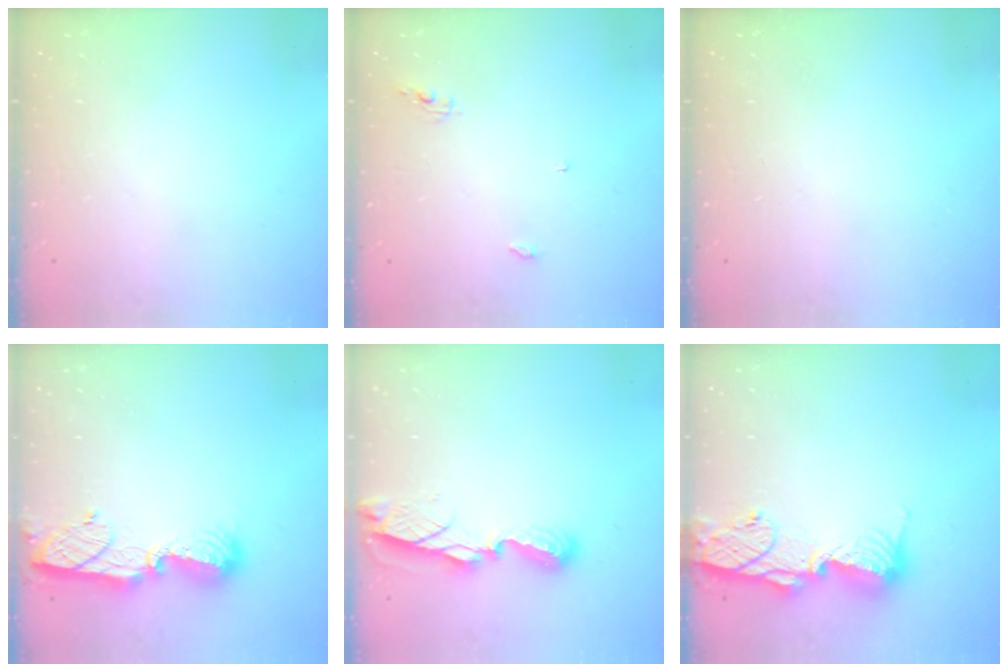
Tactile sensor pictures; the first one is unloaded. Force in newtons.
{"total": 4.1, "press": 4.1, "slide": 0.3}
{"total": 0.0}
{"total": 10.0, "press": 10.0, "slide": 0.9}
{"total": 8.3, "press": 8.3, "slide": 0.7}
{"total": 12.9, "press": 12.9, "slide": 1.2}